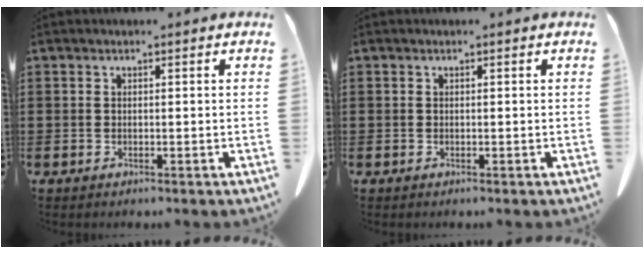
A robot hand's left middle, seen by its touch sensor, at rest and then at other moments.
{"total": 0.0}